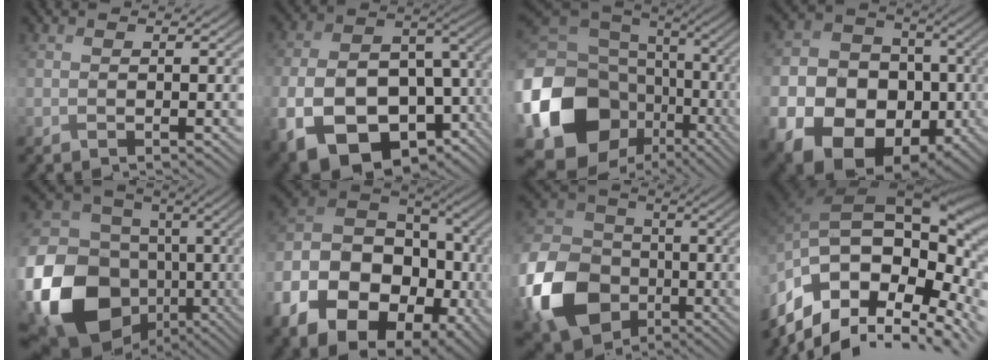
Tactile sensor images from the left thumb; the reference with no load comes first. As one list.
[{"total": 18.0, "force": [-6.1, 12.2, 11.7], "torque": [-0.249, -0.037, -0.079]}, {"total": 21.1, "force": [-5.3, 16.8, 11.7], "torque": [-0.317, -0.049, -0.073]}, {"total": 18.2, "force": [-6.0, 14.8, 8.6], "torque": [-0.200, -0.056, -0.117]}, {"total": 21.8, "force": [-6.3, 18.2, 10.4], "torque": [-0.280, -0.049, -0.125]}, {"total": 18.6, "force": [-6.6, 13.2, 11.4], "torque": [-0.259, -0.043, -0.102]}, {"total": 15.7, "force": [-5.7, 12.0, 8.3], "torque": [-0.224, -0.039, -0.120]}, {"total": 18.0, "force": [-4.5, 11.3, 13.3], "torque": [-0.266, -0.036, -0.064]}]